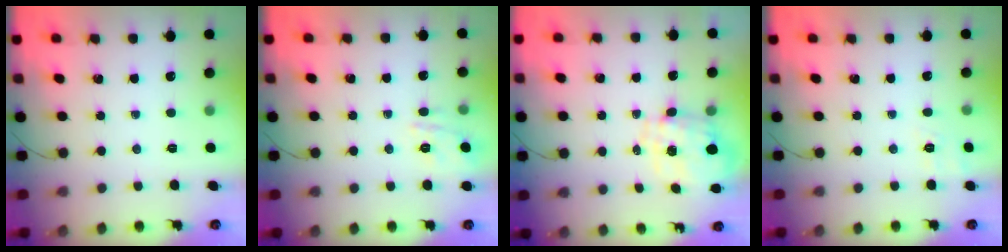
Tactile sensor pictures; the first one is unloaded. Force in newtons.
{"total": 2.9, "press": 2.7, "slide": 1.2}
{"total": 1.5, "press": 1.5, "slide": 0.4}
{"total": 6.7, "press": 6.4, "slide": 2.0}